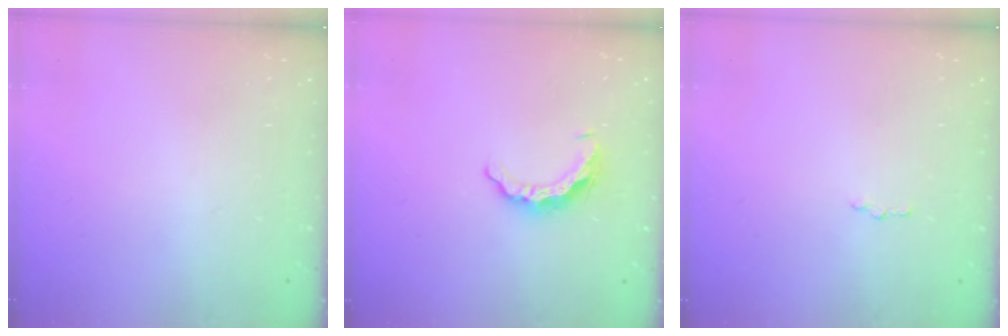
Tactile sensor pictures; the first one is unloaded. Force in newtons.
{"total": 7.5, "press": 7.5, "slide": 0.5}
{"total": 1.5, "press": 1.4, "slide": 0.3}